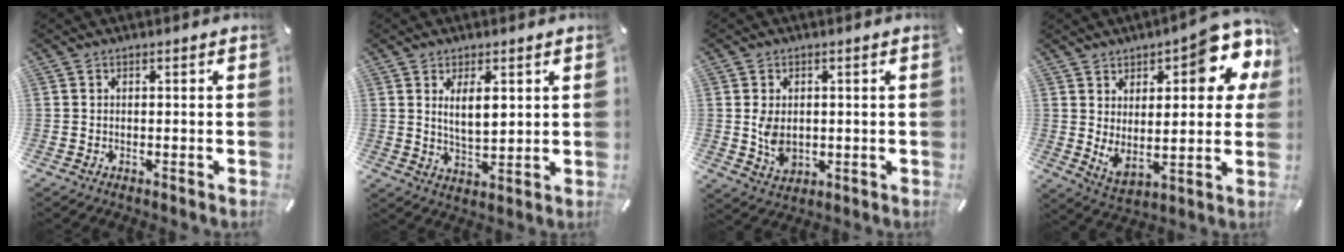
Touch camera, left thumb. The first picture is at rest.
{"total": 6.5, "force": [2.5, 2.9, 5.2], "torque": [-0.086, -0.007, 0.039]}
{"total": 6.1, "force": [0.0, 4.7, 4.0], "torque": [-0.086, -0.008, -0.004]}
{"total": 17.0, "force": [8.1, 7.8, 12.8], "torque": [-0.168, -0.059, 0.130]}